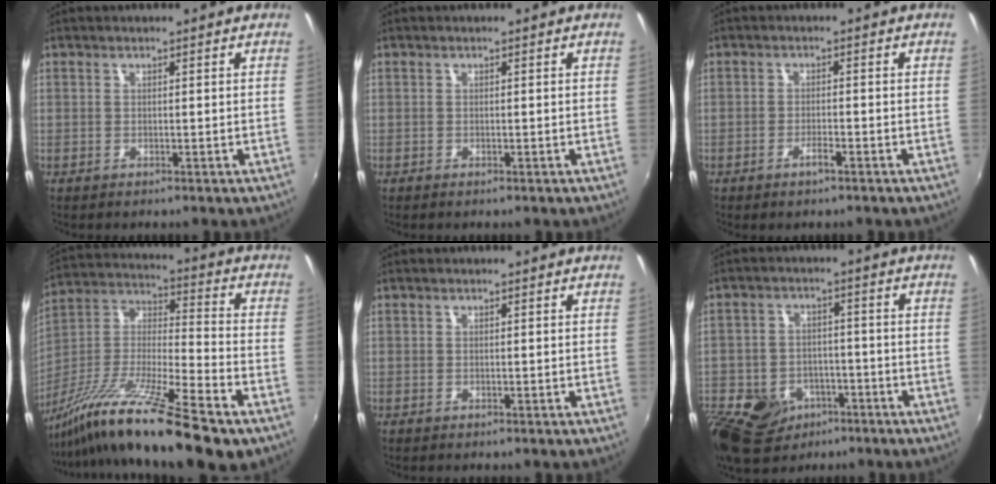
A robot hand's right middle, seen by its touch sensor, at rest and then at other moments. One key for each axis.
{"total": 0.6, "fx": 0.6, "fy": -0.1, "fz": -0.2, "tx": 0.004, "ty": -0.001, "tz": 0.008}
{"total": 1.4, "fx": -0.6, "fy": 0.2, "fz": 1.2, "tx": -0.025, "ty": 0.000, "tz": -0.014}
{"total": 21.0, "fx": -13.7, "fy": 1.9, "fz": 15.8, "tx": -0.280, "ty": -0.029, "tz": -0.252}
{"total": 0.0}
{"total": 17.7, "fx": -9.0, "fy": 13.0, "fz": 8.0, "tx": -0.227, "ty": -0.011, "tz": -0.131}